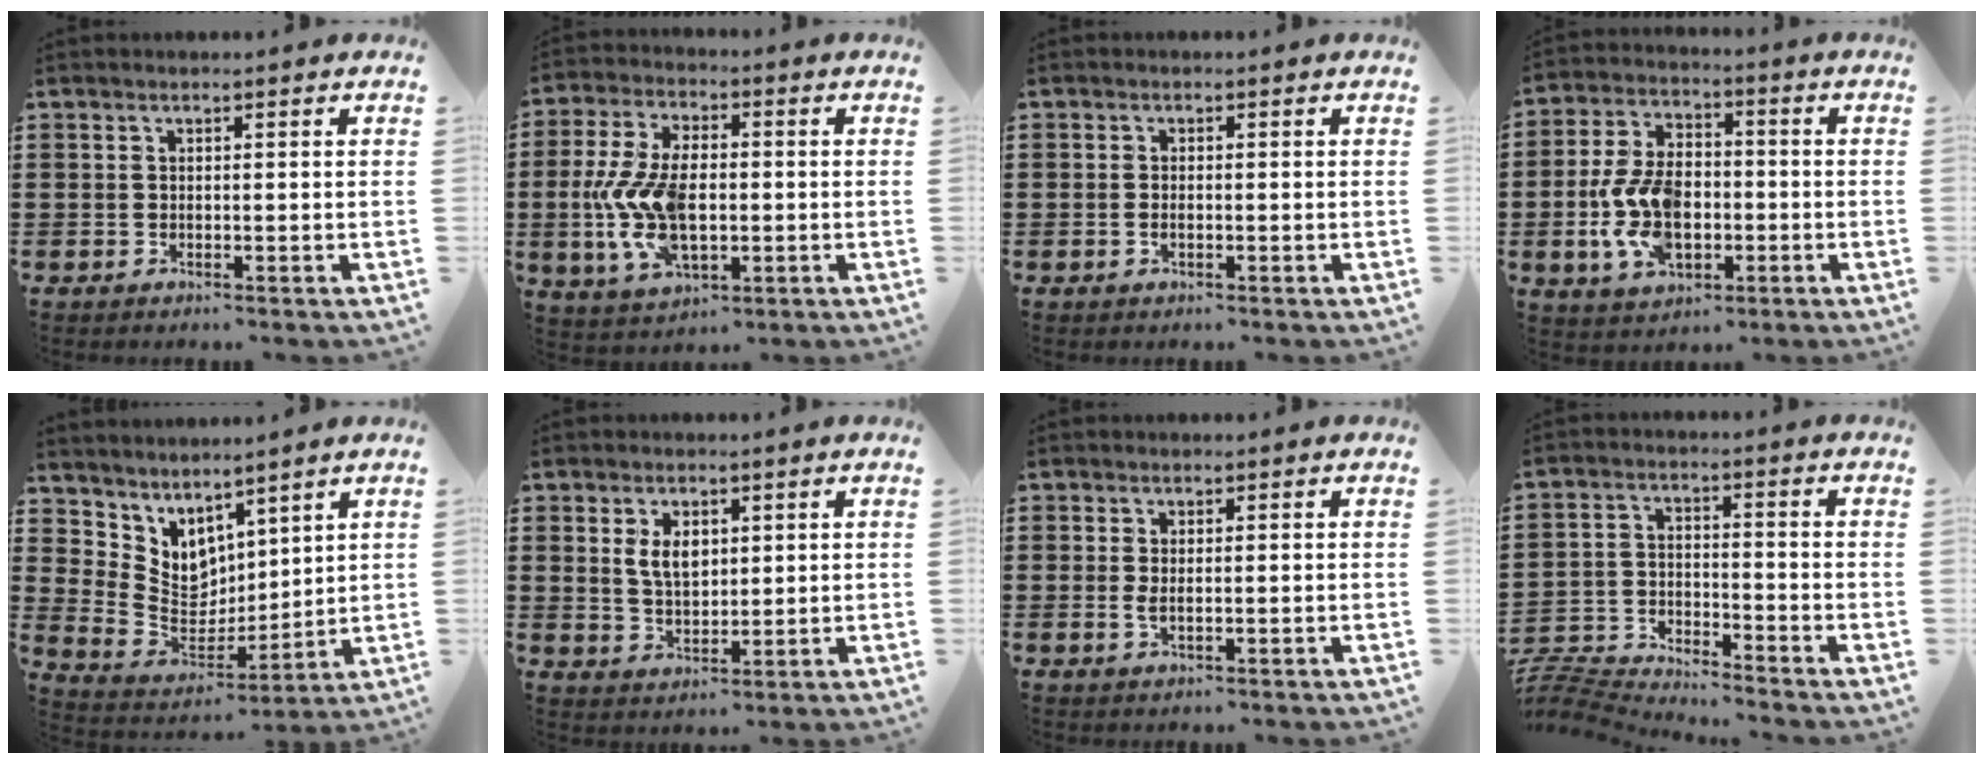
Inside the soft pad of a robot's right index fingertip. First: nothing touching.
{"total": 11.3, "force": [-1.2, 6.1, 9.5], "torque": [-0.229, -0.011, -0.026]}
{"total": 1.0, "force": [-0.3, 0.3, 0.9], "torque": [-0.020, -0.004, -0.003]}
{"total": 10.9, "force": [-2.0, 6.6, 8.4], "torque": [-0.202, 0.001, -0.041]}
{"total": 5.3, "force": [3.3, 4.0, 0.4], "torque": [-0.047, -0.044, 0.064]}
{"total": 4.5, "force": [1.5, 2.6, 3.3], "torque": [-0.064, 0.006, 0.024]}
{"total": 1.3, "force": [0.0, 0.4, 1.2], "torque": [-0.029, -0.001, -0.004]}
{"total": 5.5, "force": [-5.5, 0.1, 0.3], "torque": [-0.026, -0.002, -0.117]}